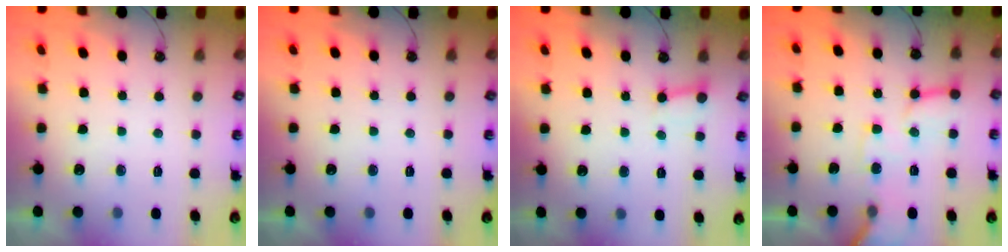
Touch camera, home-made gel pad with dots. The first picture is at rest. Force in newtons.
{"total": 0.0}
{"total": 2.7, "press": 2.7, "slide": 0.3}
{"total": 11.7, "press": 11.6, "slide": 1.5}